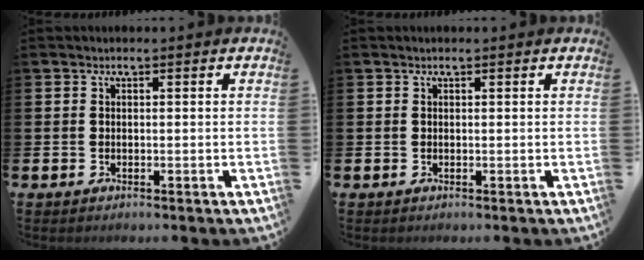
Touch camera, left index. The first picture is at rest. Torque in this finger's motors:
{"motor_torque": [0.05, -0.05, -0.10, -0.01]}